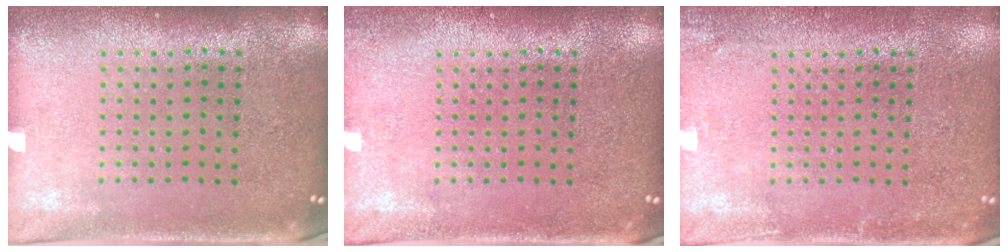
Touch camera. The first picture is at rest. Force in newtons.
{"total": 1.0, "press": 1.0, "slide": 0.3}
{"total": 1.8, "press": 1.8, "slide": 0.2}